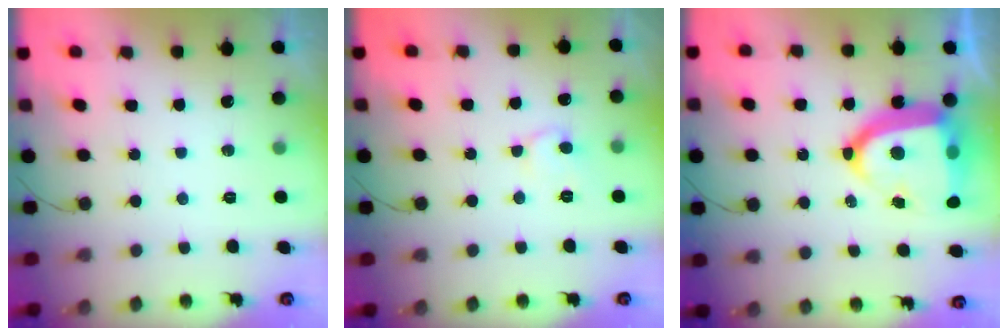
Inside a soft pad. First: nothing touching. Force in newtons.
{"total": 7.4, "press": 7.4, "slide": 0.3}
{"total": 20.5, "press": 20.4, "slide": 1.8}